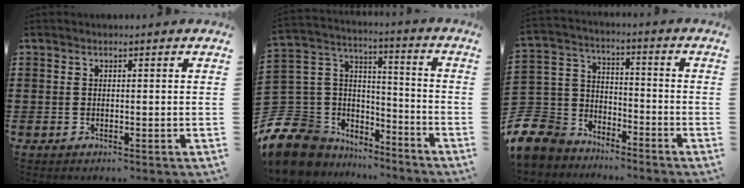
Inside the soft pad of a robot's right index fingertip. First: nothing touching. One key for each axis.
{"total": 10.2, "fx": -6.2, "fy": 7.8, "fz": 2.1, "tx": -0.106, "ty": -0.005, "tz": -0.120}
{"total": 7.6, "fx": -5.4, "fy": 5.2, "fz": 0.7, "tx": -0.079, "ty": -0.006, "tz": -0.116}